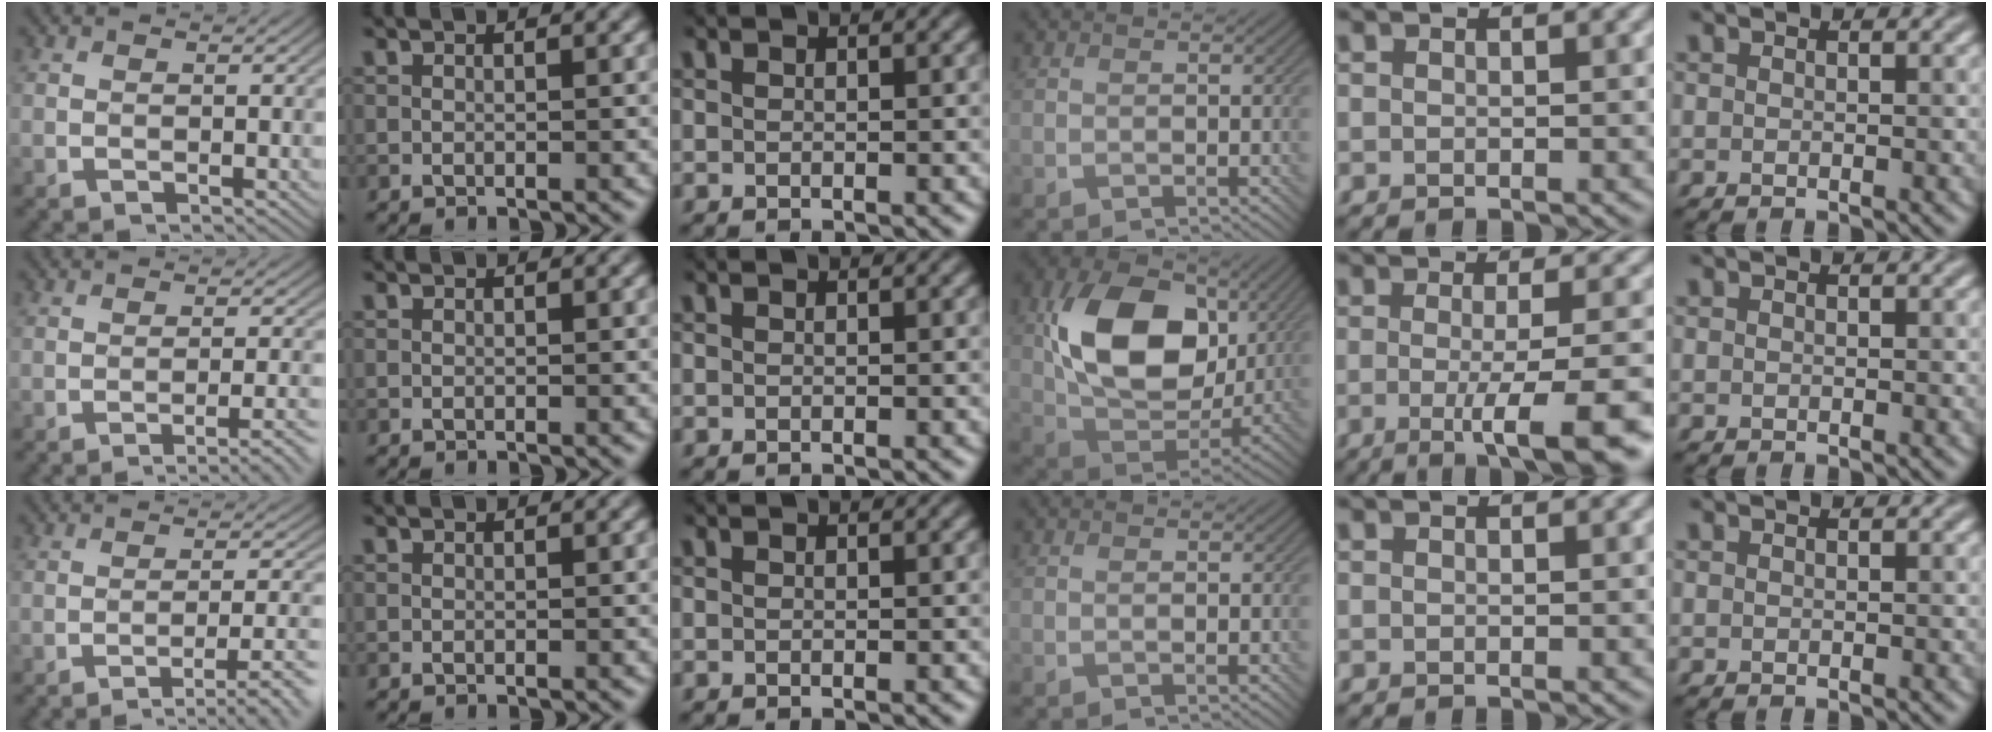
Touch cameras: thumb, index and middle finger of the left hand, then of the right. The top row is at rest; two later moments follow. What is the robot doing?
{"motion": "screw", "object": "bottle cap"}